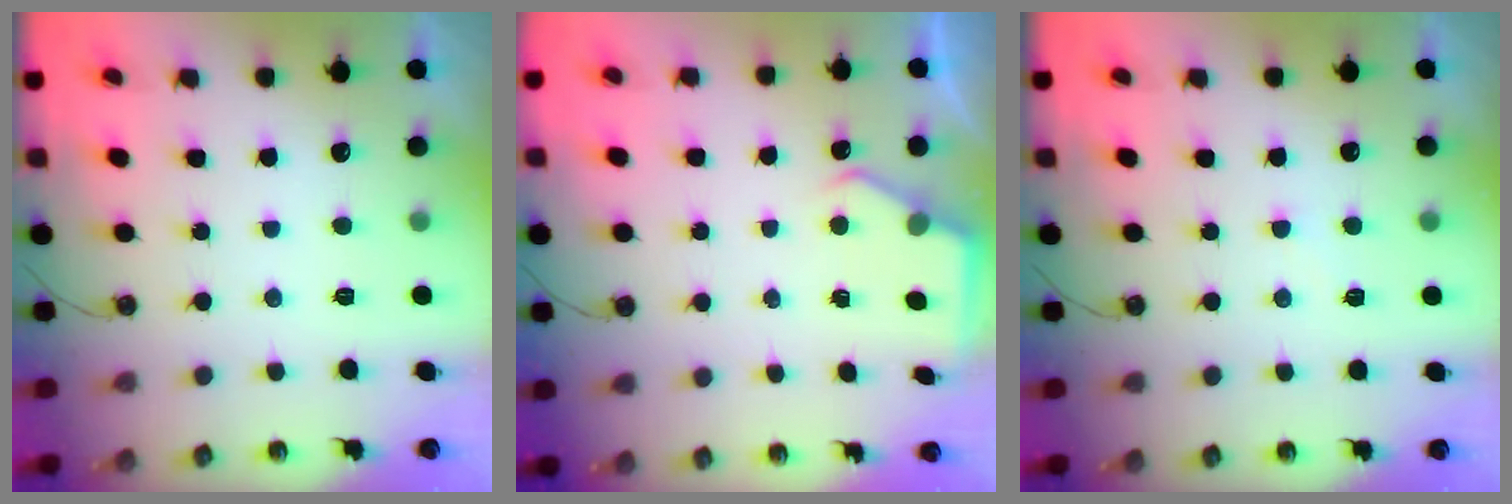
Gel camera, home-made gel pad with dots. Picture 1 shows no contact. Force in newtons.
{"total": 2.8, "press": 2.8, "slide": 0.4}
{"total": 2.7, "press": 2.7, "slide": 0.4}